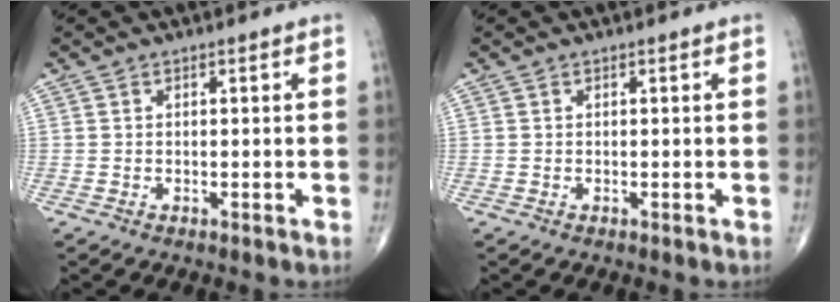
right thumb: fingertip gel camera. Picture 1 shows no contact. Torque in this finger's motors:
{"motor_torque": [0.00, 0.00, 0.00, 0.00, 0.00]}